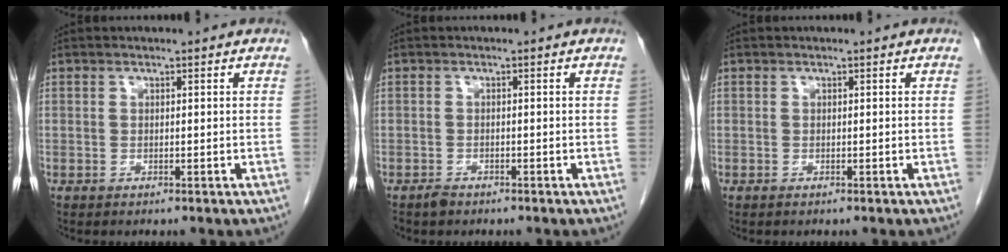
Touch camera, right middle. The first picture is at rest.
{"total": 1.2, "force": [-1.0, 0.4, 0.3], "torque": [-0.010, -0.001, -0.016]}
{"total": 0.0}